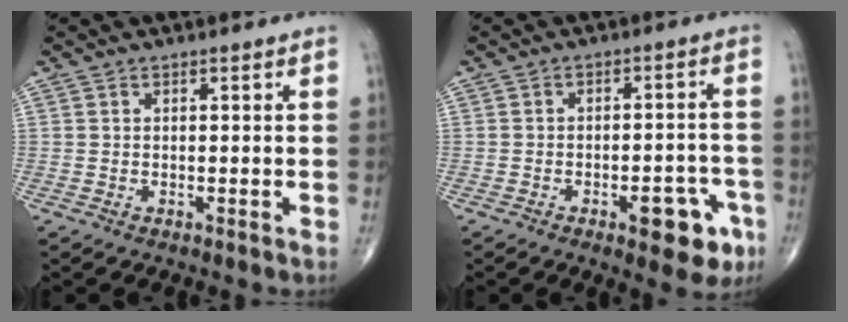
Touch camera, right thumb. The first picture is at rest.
{"total": 9.4, "force": [-4.5, 4.0, 7.2], "torque": [-0.064, 0.029, -0.052]}